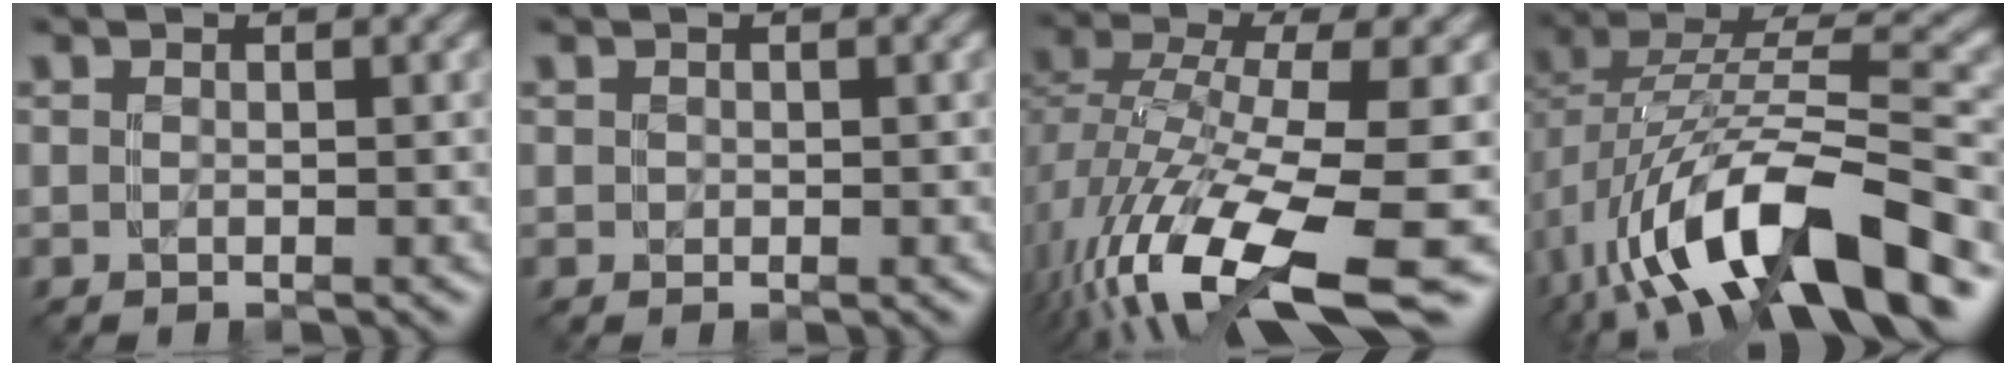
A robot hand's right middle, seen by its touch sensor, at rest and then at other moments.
{"total": 0.6, "force": [0.0, -0.2, -0.6], "torque": [0.004, 0.000, 0.008]}
{"total": 13.1, "force": [-5.9, 4.0, 11.0], "torque": [-0.219, -0.020, -0.082]}
{"total": 13.8, "force": [-5.9, 5.3, 11.3], "torque": [-0.216, 0.009, -0.098]}